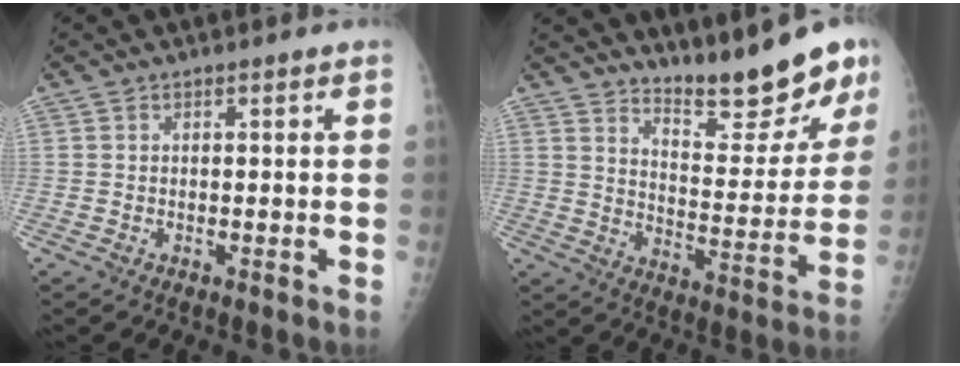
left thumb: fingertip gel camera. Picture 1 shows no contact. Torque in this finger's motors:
{"motor_torque": [0.36, 0.22, -0.26, -0.36, 0.17]}